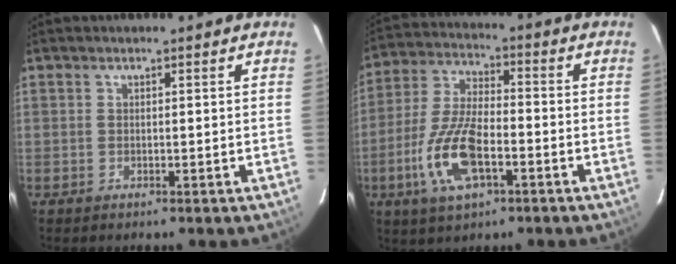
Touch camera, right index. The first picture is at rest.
{"total": 13.6, "force": [-5.1, 5.5, 11.4], "torque": [-0.246, -0.006, -0.094]}